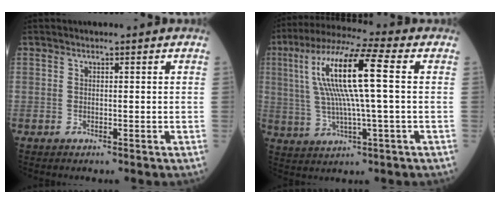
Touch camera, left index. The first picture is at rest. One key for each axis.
{"total": 13.6, "fx": 1.9, "fy": 0.7, "fz": 13.5, "tx": -0.270, "ty": 0.018, "tz": 0.032}